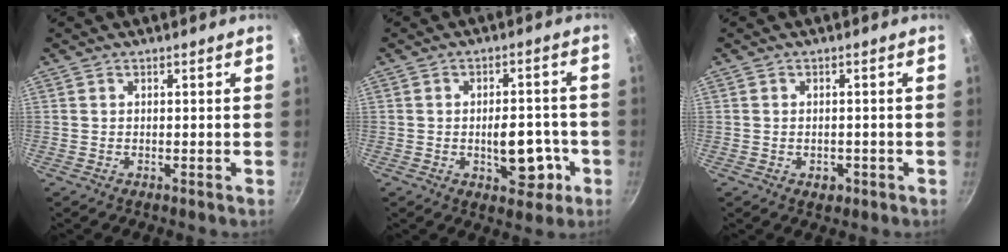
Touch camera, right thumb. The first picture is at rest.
{"total": 9.4, "force": [-2.4, 5.3, 7.4], "torque": [-0.064, 0.017, -0.025]}
{"total": 2.6, "force": [-1.0, 1.8, 1.5], "torque": [-0.018, 0.005, -0.008]}